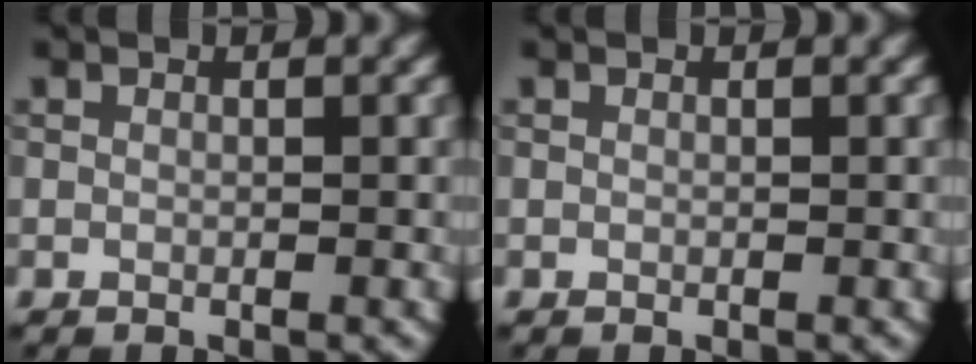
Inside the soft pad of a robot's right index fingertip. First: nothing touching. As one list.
[{"total": 0.0}]